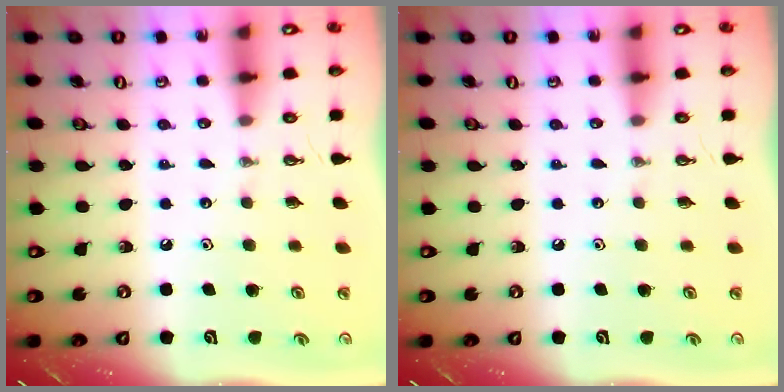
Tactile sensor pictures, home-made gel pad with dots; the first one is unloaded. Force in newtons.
{"total": 0.0}